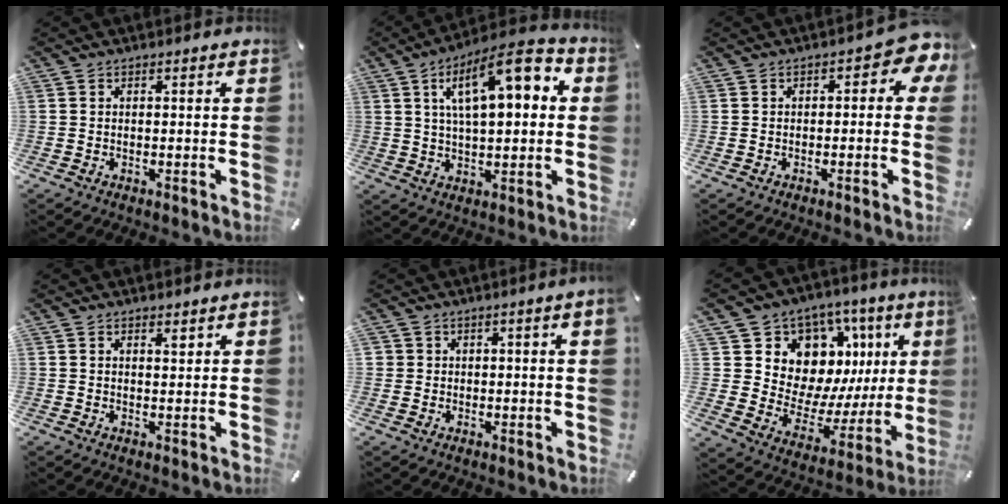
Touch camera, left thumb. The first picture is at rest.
{"total": 15.6, "force": [6.2, 6.4, 12.8], "torque": [-0.199, -0.014, 0.100]}
{"total": 4.5, "force": [0.2, 2.5, 3.7], "torque": [-0.048, 0.003, 0.000]}
{"total": 1.6, "force": [1.4, 0.6, 0.6], "torque": [0.005, -0.009, 0.023]}
{"total": 1.4, "force": [0.7, 0.7, 1.1], "torque": [-0.022, 0.002, 0.011]}
{"total": 12.1, "force": [6.6, 9.5, 3.4], "torque": [-0.031, -0.096, 0.130]}